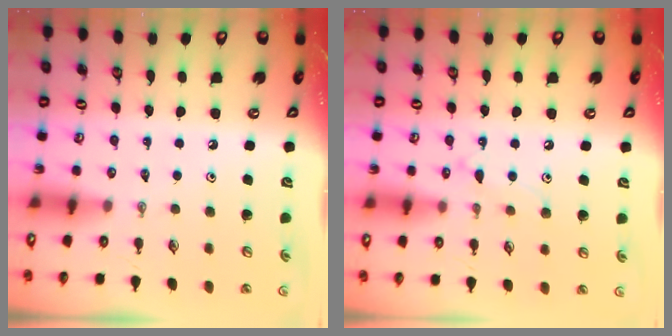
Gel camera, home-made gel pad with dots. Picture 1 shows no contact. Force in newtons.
{"total": 8.3, "press": 8.2, "slide": 0.7}